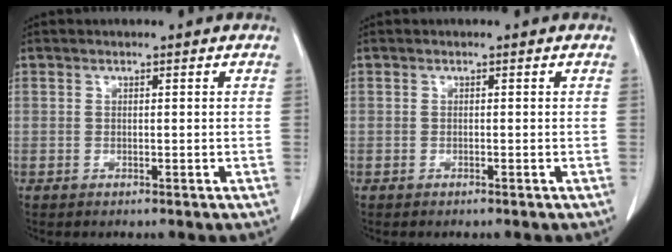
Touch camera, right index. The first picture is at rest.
{"total": 0.0}